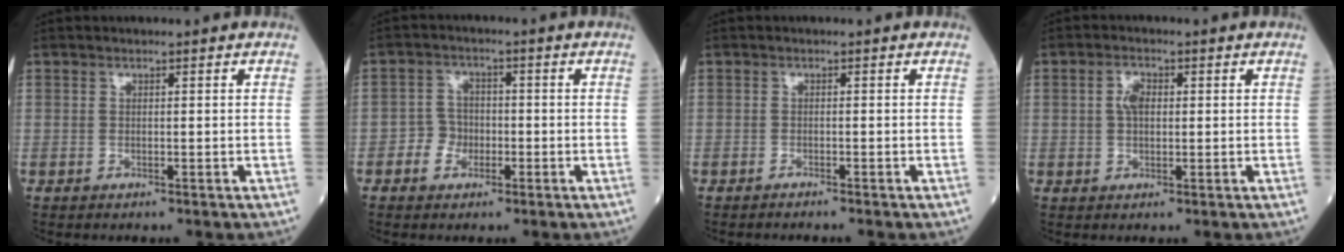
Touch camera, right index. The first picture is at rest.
{"total": 3.5, "force": [-1.3, 3.0, 1.3], "torque": [-0.017, 0.010, -0.025]}
{"total": 1.4, "force": [-1.3, -0.2, 0.6], "torque": [-0.009, 0.001, -0.015]}
{"total": 3.0, "force": [0.4, 1.7, 2.4], "torque": [-0.048, 0.008, 0.007]}